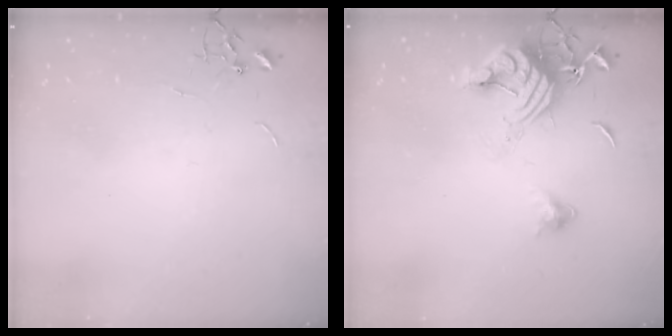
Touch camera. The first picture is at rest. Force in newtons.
{"total": 13.8, "press": 13.7, "slide": 1.7}